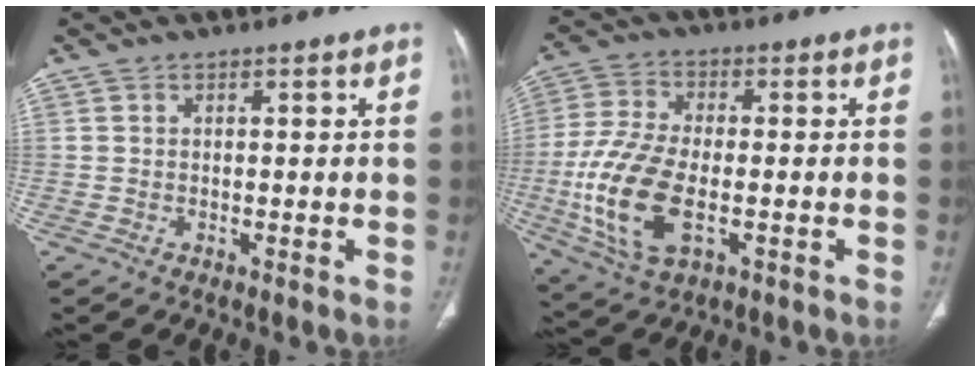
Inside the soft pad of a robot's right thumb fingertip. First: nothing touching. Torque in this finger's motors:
{"motor_torque": [-0.03, 0.84, 1.65, -0.16, 0.18]}